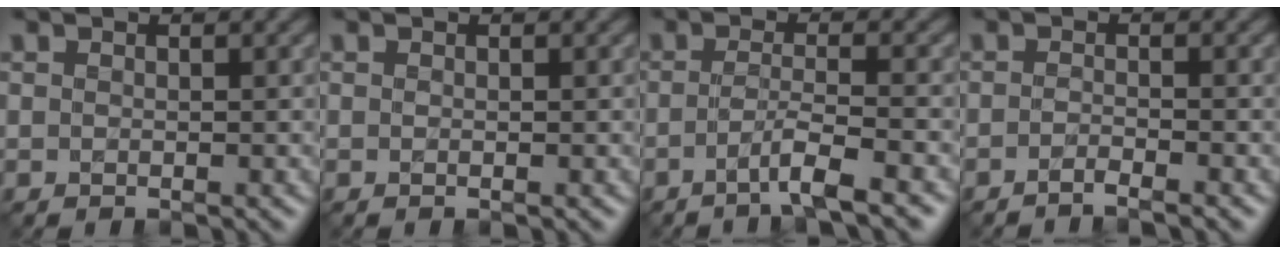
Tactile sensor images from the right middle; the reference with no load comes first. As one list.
[{"total": 0.0}, {"total": 3.3, "force": [-1.8, 0.2, 2.7], "torque": [-0.043, 0.002, -0.044]}, {"total": 1.5, "force": [-1.2, 0.1, 0.8], "torque": [-0.008, -0.003, -0.030]}]